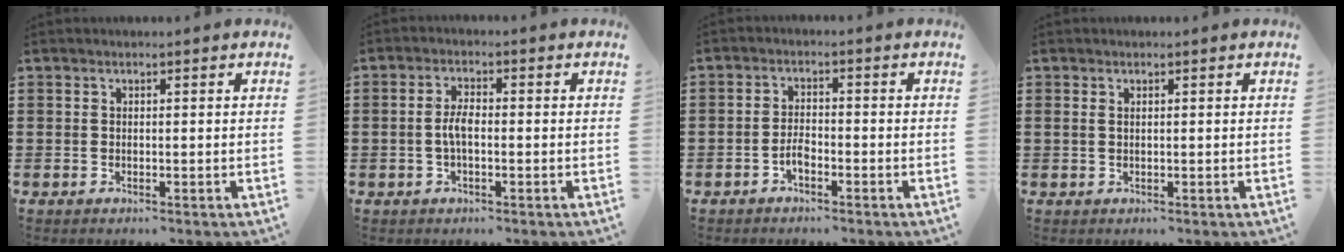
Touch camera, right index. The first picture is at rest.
{"total": 3.3, "force": [-0.6, 1.2, 3.0], "torque": [-0.071, -0.001, -0.016]}
{"total": 2.3, "force": [-1.4, 0.9, 1.6], "torque": [-0.041, -0.002, -0.029]}
{"total": 0.6, "force": [0.4, 0.0, 0.5], "torque": [-0.010, 0.001, 0.008]}